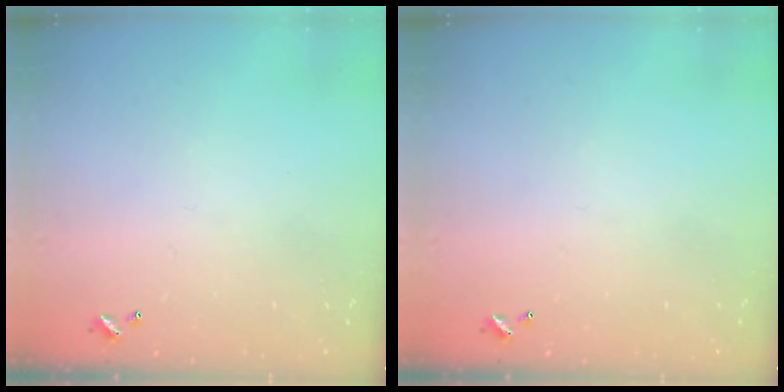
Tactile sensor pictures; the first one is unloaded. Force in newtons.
{"total": 0.0}